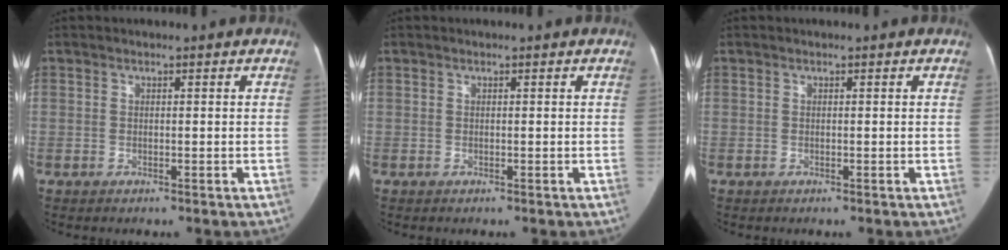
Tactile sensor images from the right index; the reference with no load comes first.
{"total": 0.0}
{"total": 0.0}